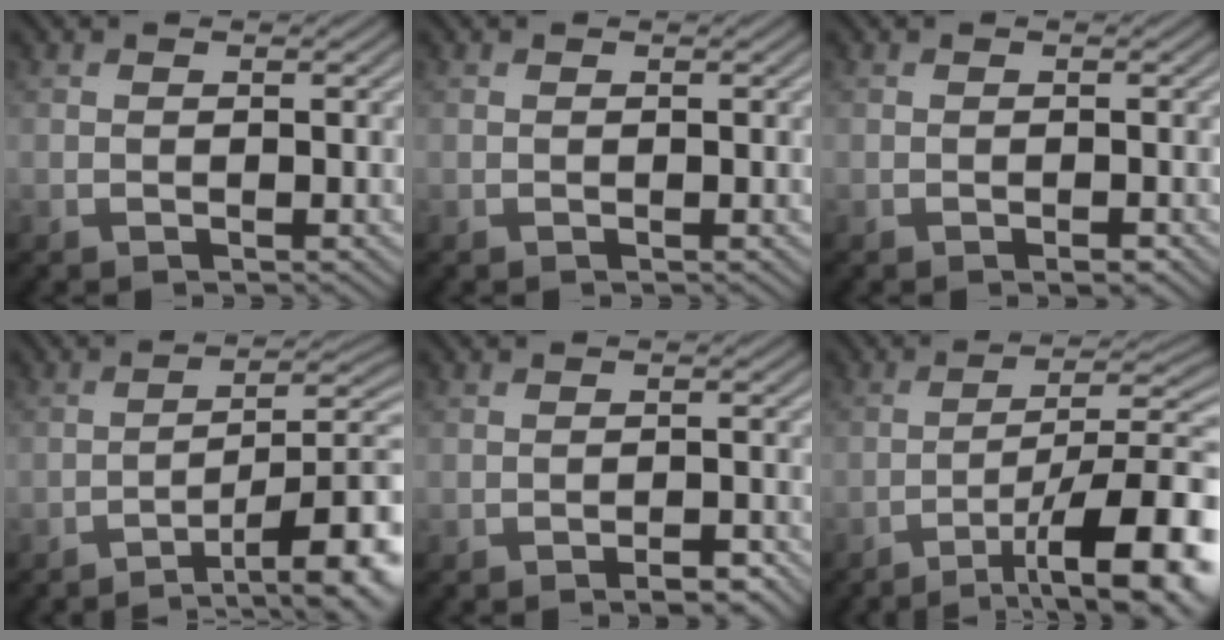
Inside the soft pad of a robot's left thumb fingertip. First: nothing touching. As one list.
[{"total": 0.0}, {"total": 0.8, "force": [-0.5, 0.2, 0.6], "torque": [-0.009, -0.002, -0.007]}, {"total": 12.8, "force": [-7.3, 3.1, 10.0], "torque": [-0.130, 0.014, -0.101]}, {"total": 2.1, "force": [-1.4, 0.6, 1.3], "torque": [-0.017, 0.002, -0.023]}, {"total": 14.7, "force": [-7.7, 3.8, 11.9], "torque": [-0.151, 0.012, -0.114]}]